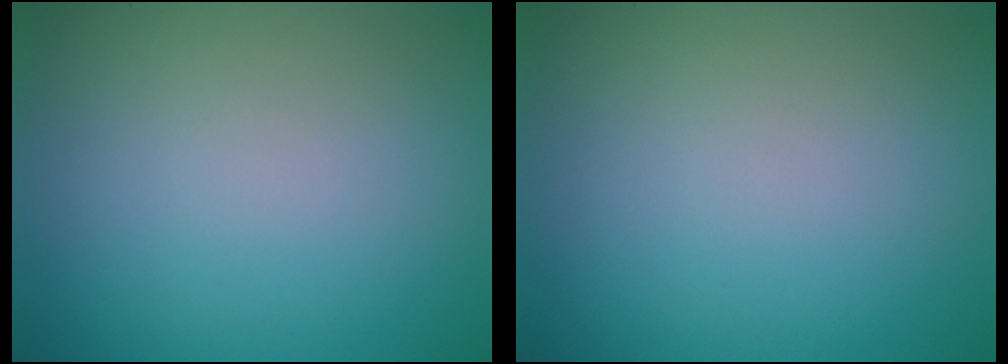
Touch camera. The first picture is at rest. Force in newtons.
{"total": 0.0}